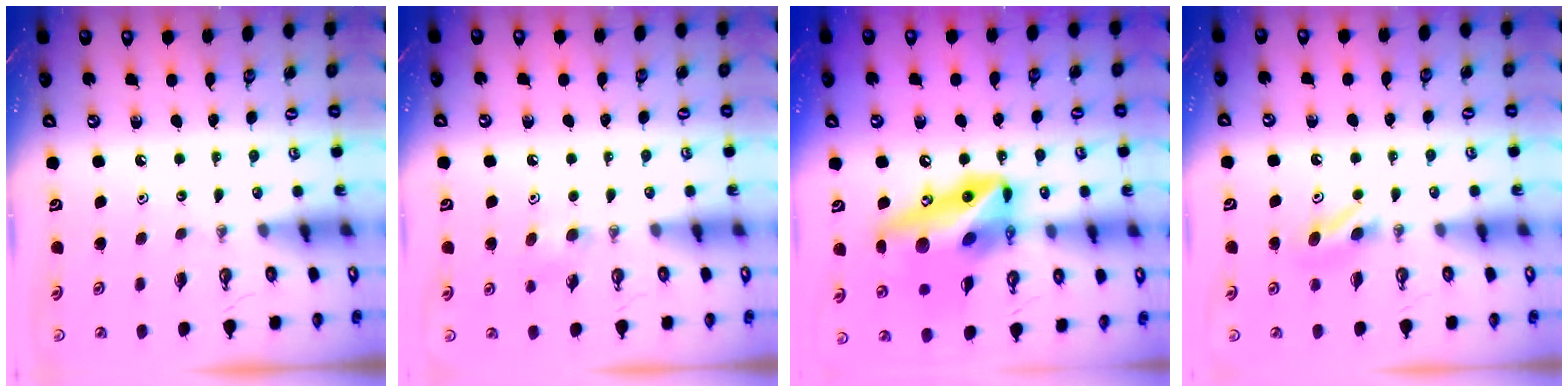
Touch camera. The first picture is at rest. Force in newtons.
{"total": 4.8, "press": 4.2, "slide": 2.3}
{"total": 18.0, "press": 17.8, "slide": 2.9}
{"total": 4.7, "press": 4.3, "slide": 2.0}